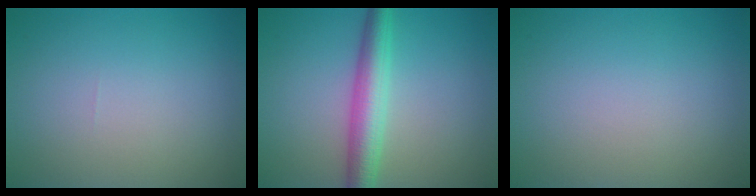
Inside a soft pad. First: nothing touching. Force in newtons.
{"total": 4.6, "press": 4.5, "slide": 0.1}
{"total": 0.0}